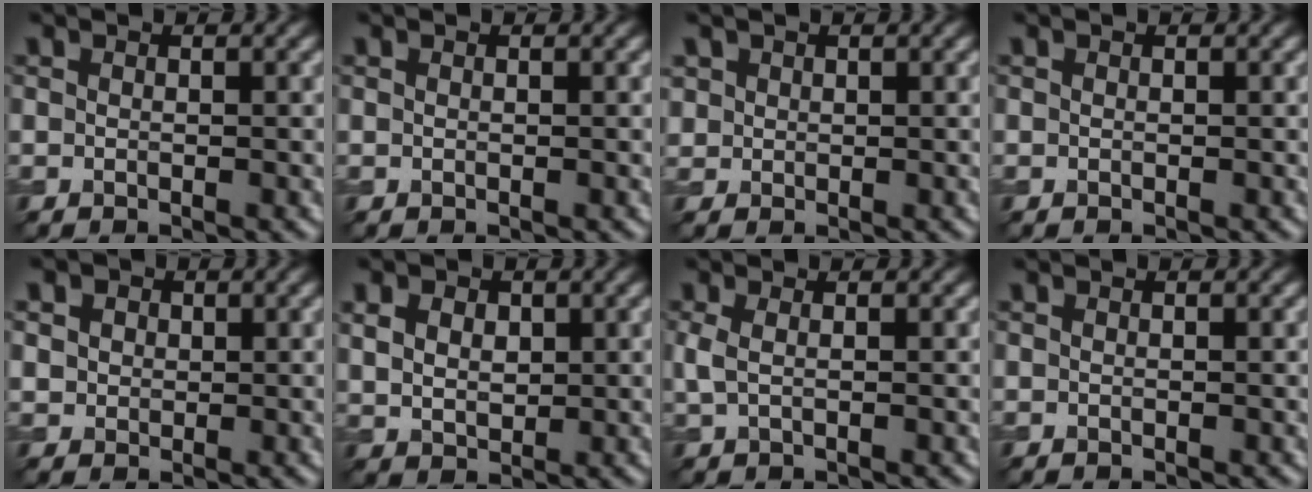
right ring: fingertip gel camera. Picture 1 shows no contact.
{"total": 0.0}
{"total": 1.1, "force": [0.4, 1.0, 0.0], "torque": [0.006, -0.004, 0.011]}
{"total": 0.0}
{"total": 4.0, "force": [1.8, 3.0, 1.9], "torque": [-0.036, 0.014, 0.015]}
{"total": 3.9, "force": [1.6, 2.7, 2.3], "torque": [-0.050, 0.015, 0.020]}
{"total": 1.4, "force": [0.3, 0.5, 1.3], "torque": [-0.030, 0.002, 0.003]}
{"total": 0.0}